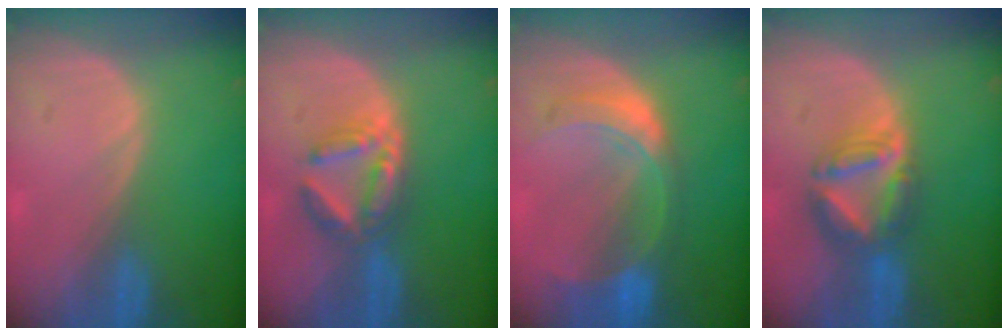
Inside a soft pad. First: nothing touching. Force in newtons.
{"total": 6.0, "press": 5.7, "slide": 1.8}
{"total": 7.7, "press": 6.8, "slide": 3.7}
{"total": 7.3, "press": 6.4, "slide": 3.5}